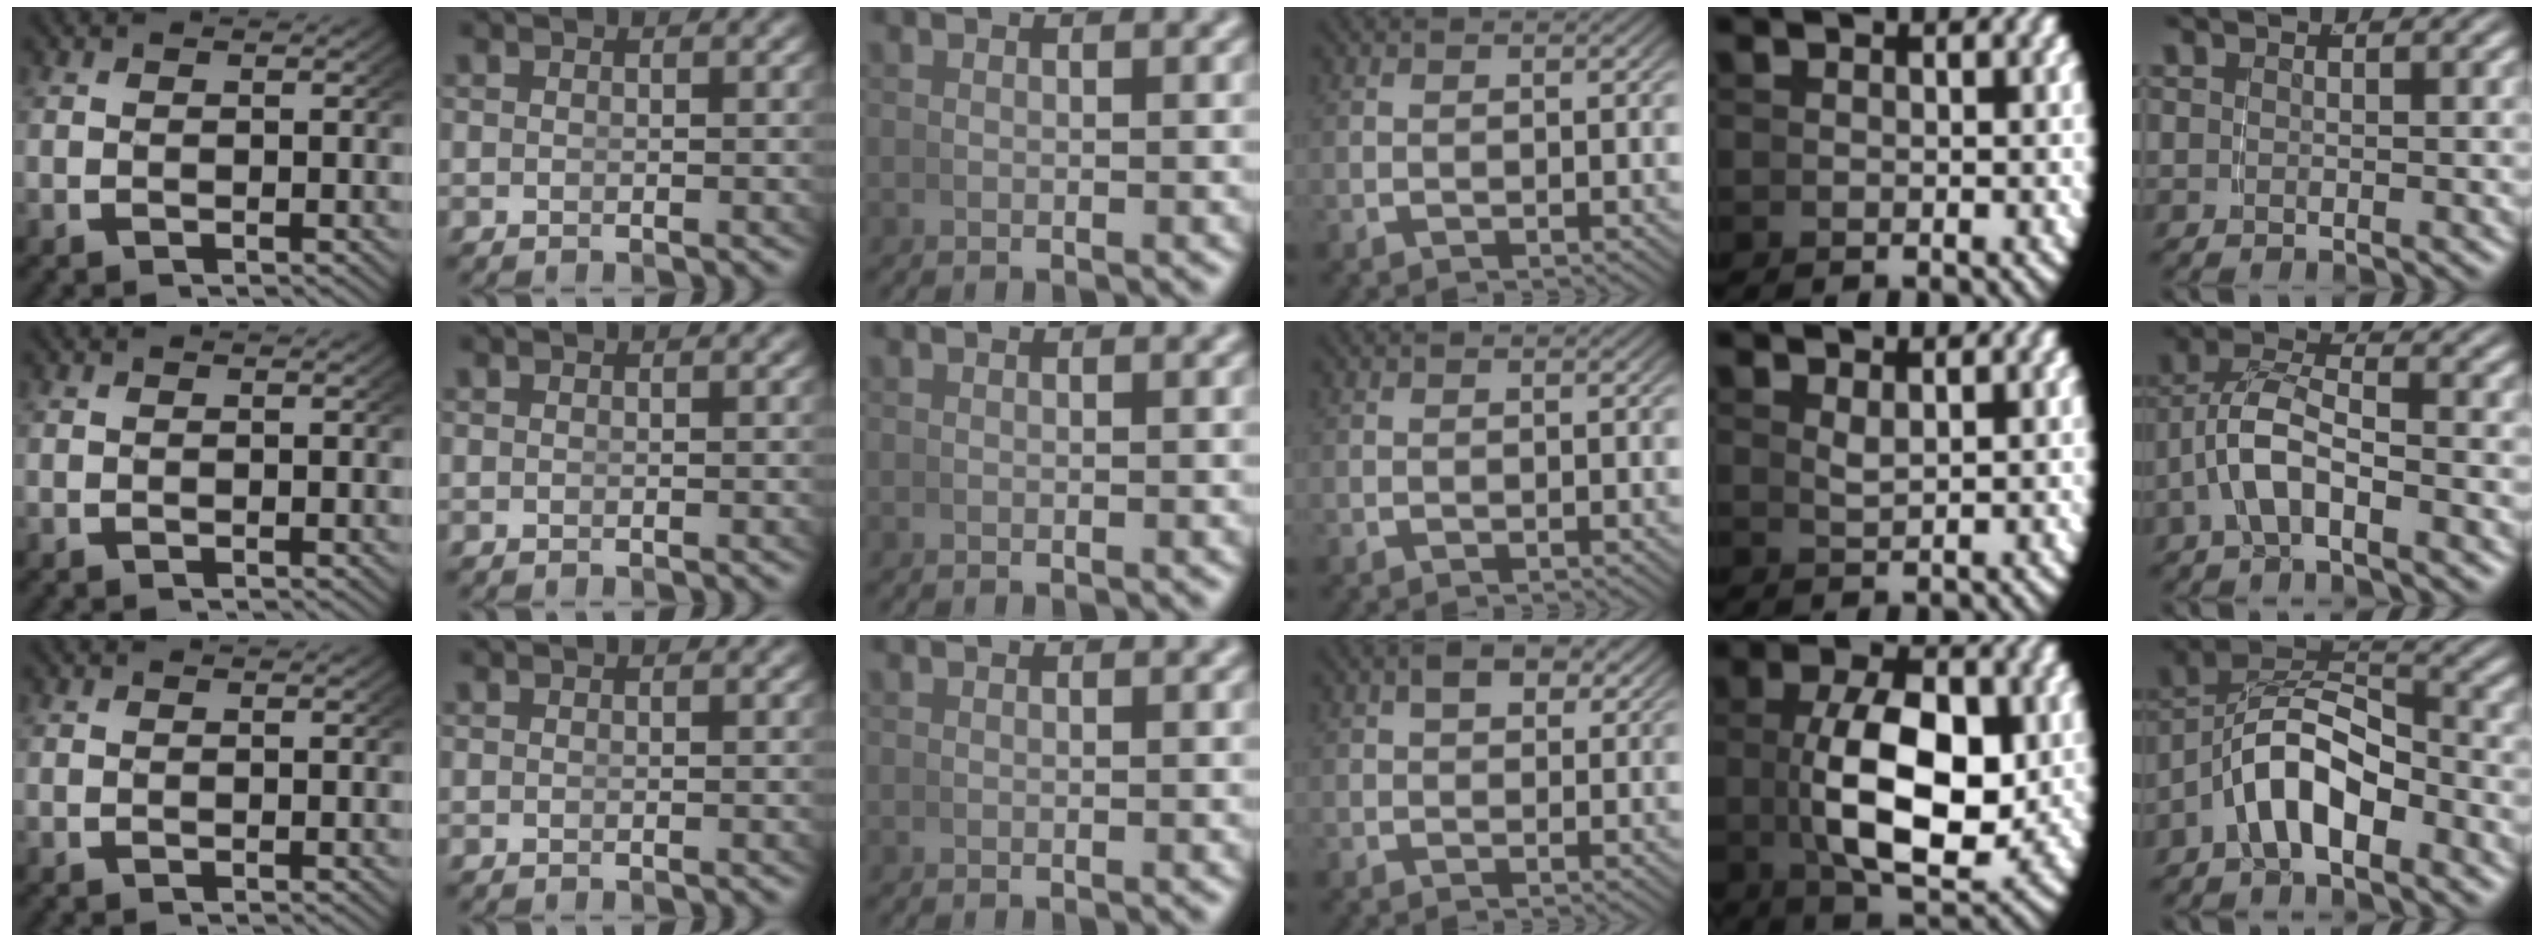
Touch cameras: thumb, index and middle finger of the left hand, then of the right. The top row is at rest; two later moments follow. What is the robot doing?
{"motion": "grasp_and_lifting", "object": "whiteboard"}